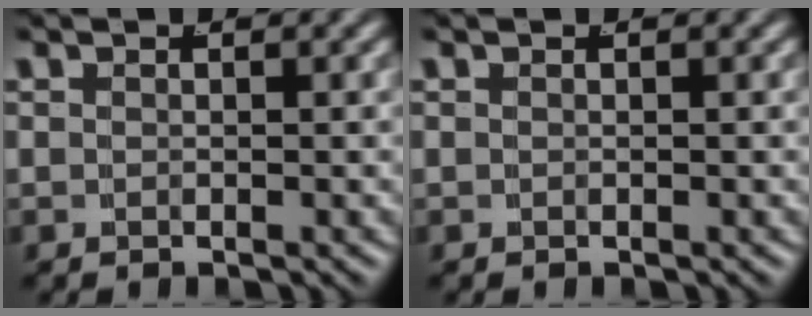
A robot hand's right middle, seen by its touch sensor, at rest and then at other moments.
{"total": 0.0}